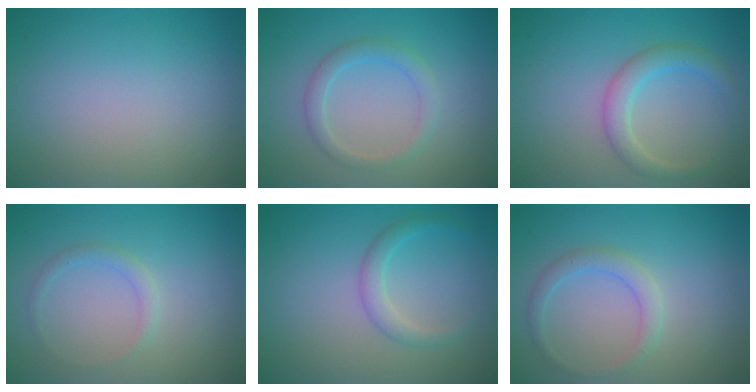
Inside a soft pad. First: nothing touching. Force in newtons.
{"total": 2.1, "press": 2.1, "slide": 0.1}
{"total": 2.7, "press": 2.7, "slide": 0.2}
{"total": 1.1, "press": 1.1, "slide": 0.1}
{"total": 1.8, "press": 1.8, "slide": 0.0}
{"total": 1.9, "press": 1.9, "slide": 0.1}